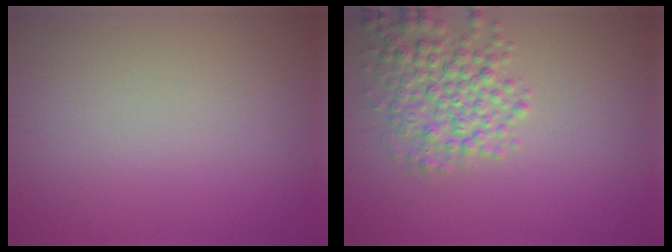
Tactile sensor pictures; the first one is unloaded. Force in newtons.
{"total": 4.5, "press": 4.5, "slide": 0.1}